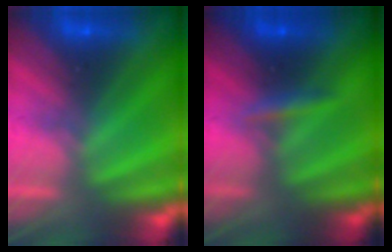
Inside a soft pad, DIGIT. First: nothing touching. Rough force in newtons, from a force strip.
{"total": 2.4}